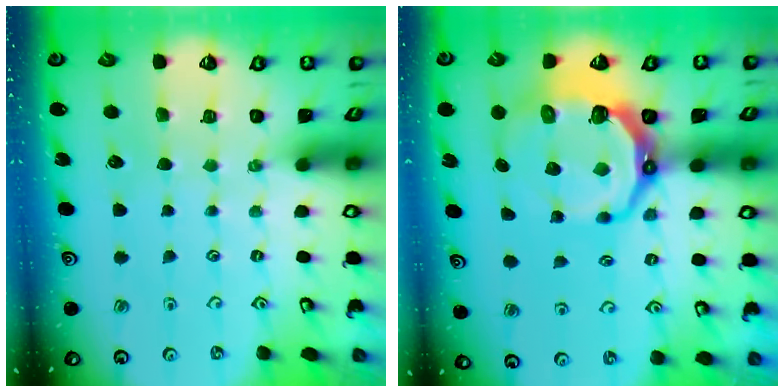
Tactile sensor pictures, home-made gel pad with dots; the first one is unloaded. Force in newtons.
{"total": 12.8, "press": 11.8, "slide": 4.8}